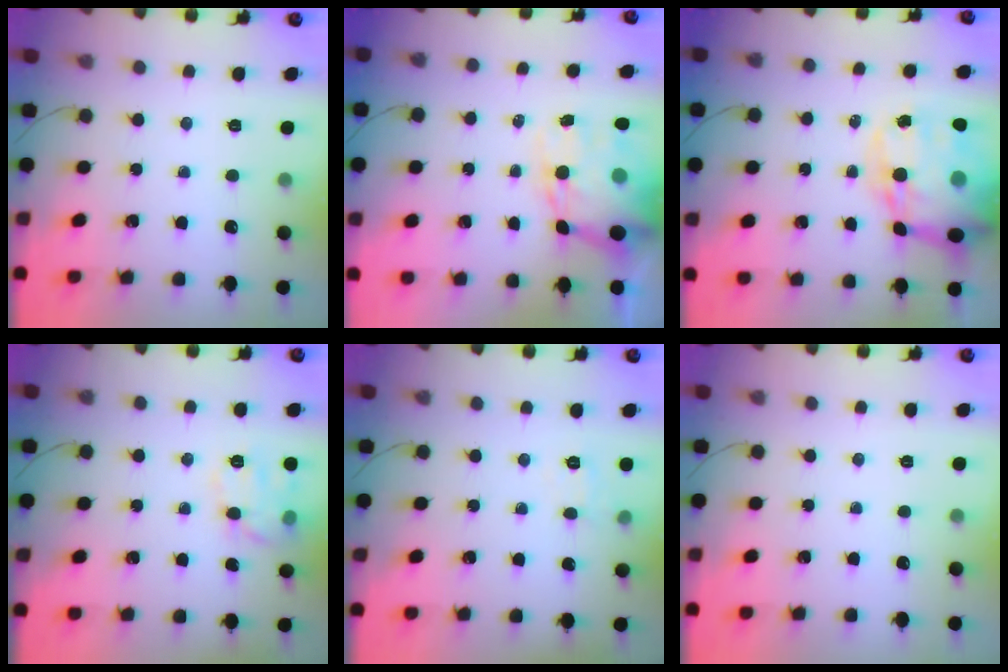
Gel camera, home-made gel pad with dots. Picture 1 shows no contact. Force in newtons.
{"total": 15.0, "press": 14.6, "slide": 3.5}
{"total": 24.5, "press": 23.8, "slide": 5.8}
{"total": 10.8, "press": 10.8, "slide": 0.5}
{"total": 5.7, "press": 5.5, "slide": 1.4}
{"total": 0.0}